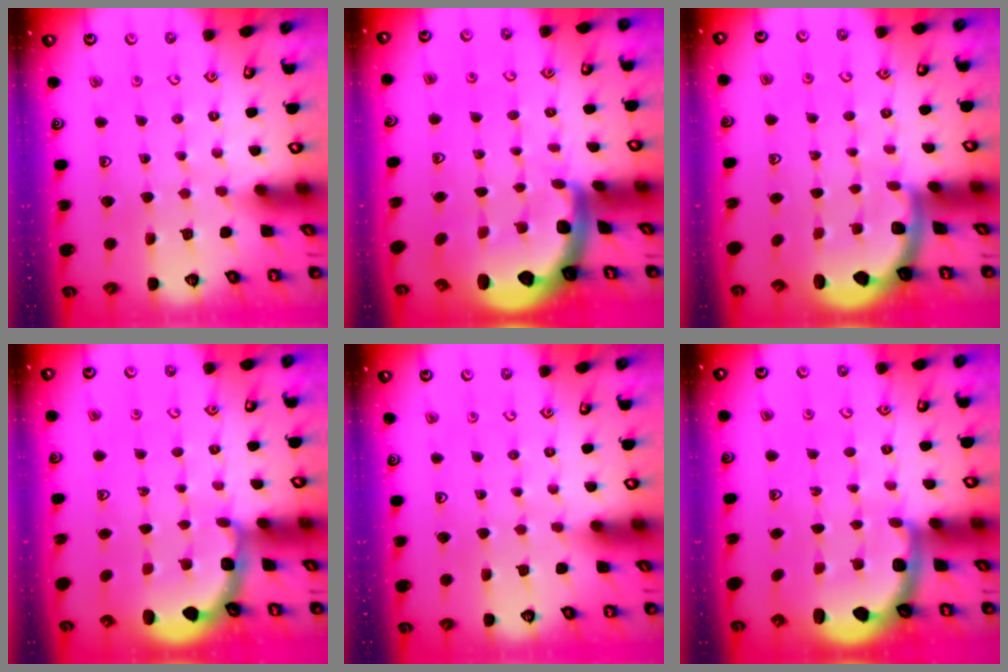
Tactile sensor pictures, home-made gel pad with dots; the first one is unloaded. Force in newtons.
{"total": 3.2, "press": 3.0, "slide": 1.0}
{"total": 2.0, "press": 2.0, "slide": 0.5}
{"total": 3.0, "press": 2.1, "slide": 2.2}
{"total": 0.0}
{"total": 2.2, "press": 1.7, "slide": 1.4}